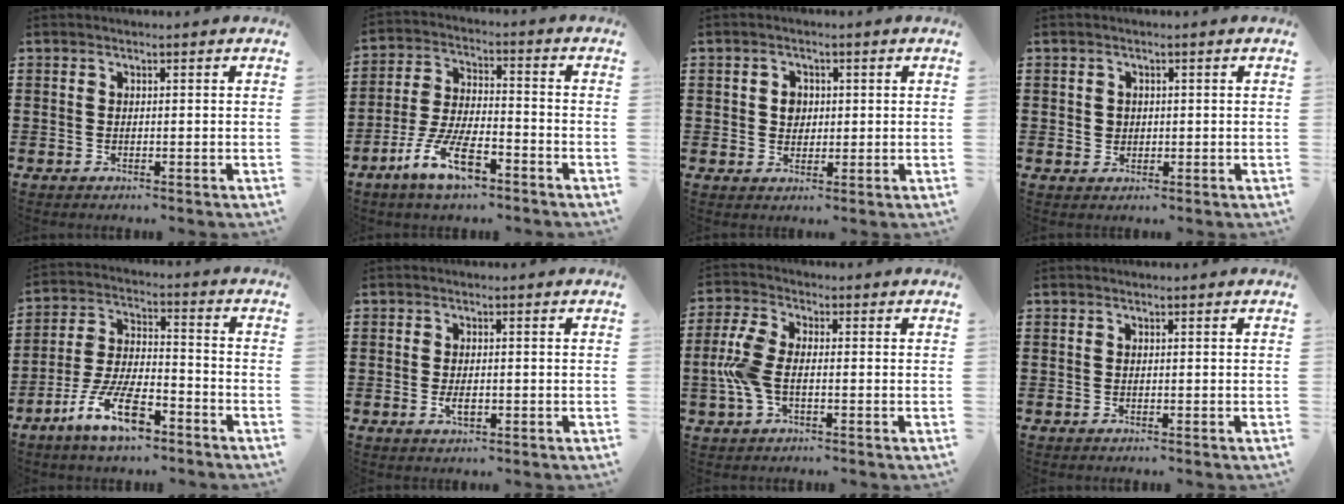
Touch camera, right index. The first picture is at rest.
{"total": 9.6, "force": [-5.9, 3.2, 6.8], "torque": [-0.155, 0.001, -0.112]}
{"total": 2.7, "force": [0.4, 2.4, 1.2], "torque": [-0.034, 0.010, 0.004]}
{"total": 1.5, "force": [0.1, 1.5, 0.4], "torque": [-0.012, 0.009, 0.002]}
{"total": 10.5, "force": [-6.6, 3.5, 7.4], "torque": [-0.160, 0.008, -0.126]}
{"total": 2.3, "force": [-0.6, 0.9, 2.1], "torque": [-0.039, -0.002, -0.009]}
{"total": 6.9, "force": [-1.1, 3.5, 5.9], "torque": [-0.145, -0.003, -0.027]}
{"total": 0.0}